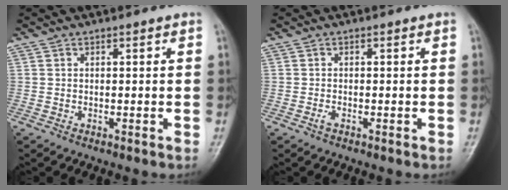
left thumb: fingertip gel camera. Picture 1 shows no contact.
{"total": 0.9, "force": [-0.5, 0.4, 0.6], "torque": [-0.013, 0.000, -0.011]}